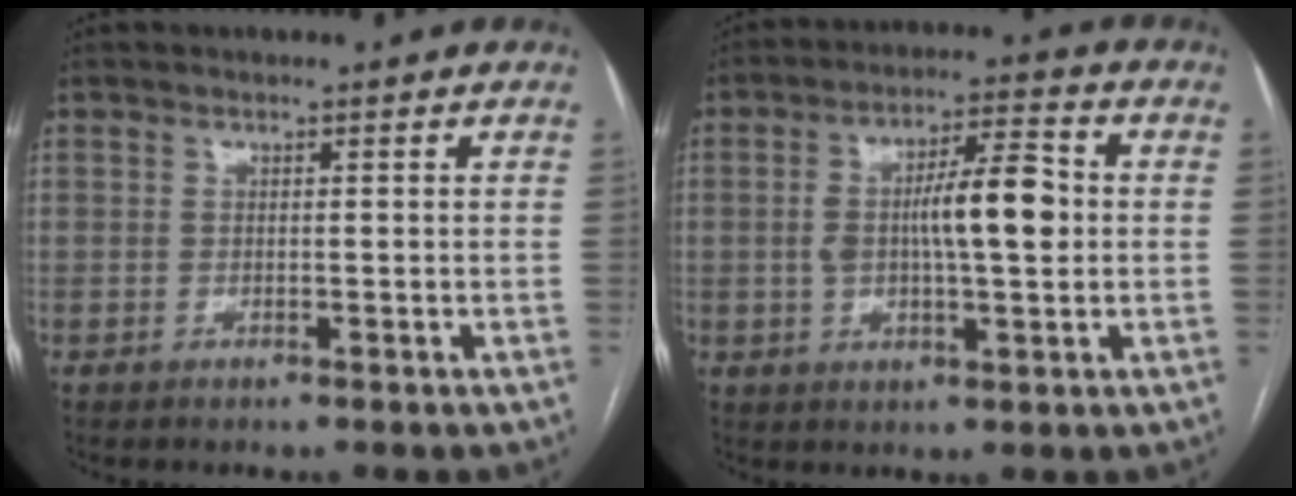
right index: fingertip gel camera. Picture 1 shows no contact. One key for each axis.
{"total": 10.8, "fx": 0.4, "fy": 2.8, "fz": 10.5, "tx": -0.185, "ty": 0.022, "tz": 0.007}